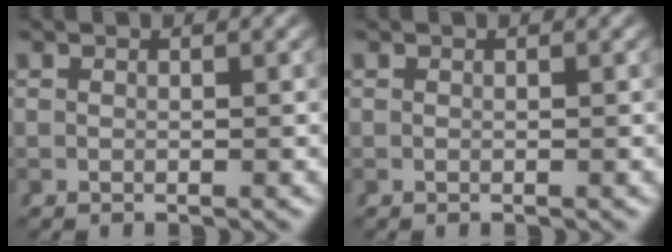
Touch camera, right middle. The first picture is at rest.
{"total": 0.0}